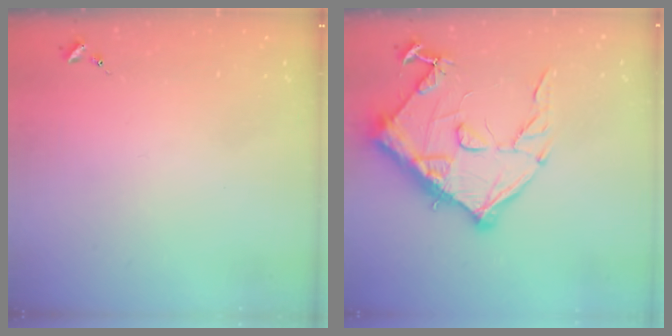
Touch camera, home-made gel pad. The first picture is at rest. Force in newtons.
{"total": 15.4, "press": 15.4, "slide": 1.0}